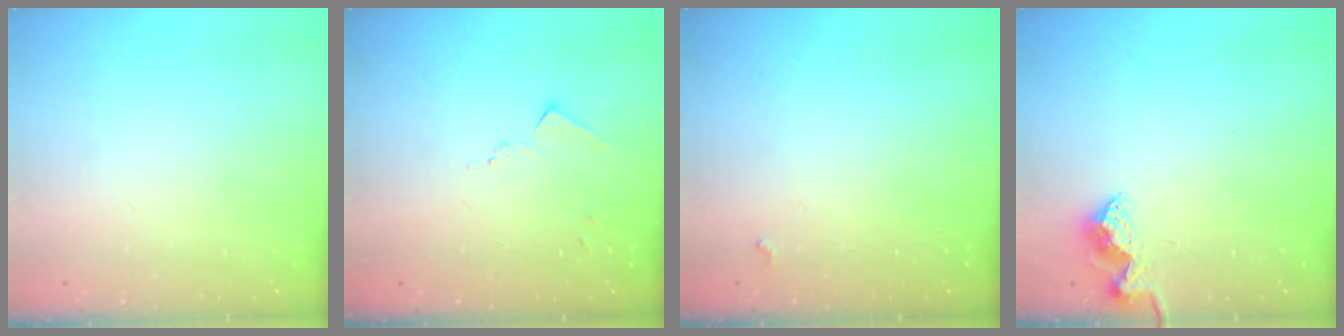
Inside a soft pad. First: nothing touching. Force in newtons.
{"total": 7.0, "press": 6.9, "slide": 0.8}
{"total": 3.7, "press": 3.6, "slide": 0.7}
{"total": 7.6, "press": 7.6, "slide": 0.4}